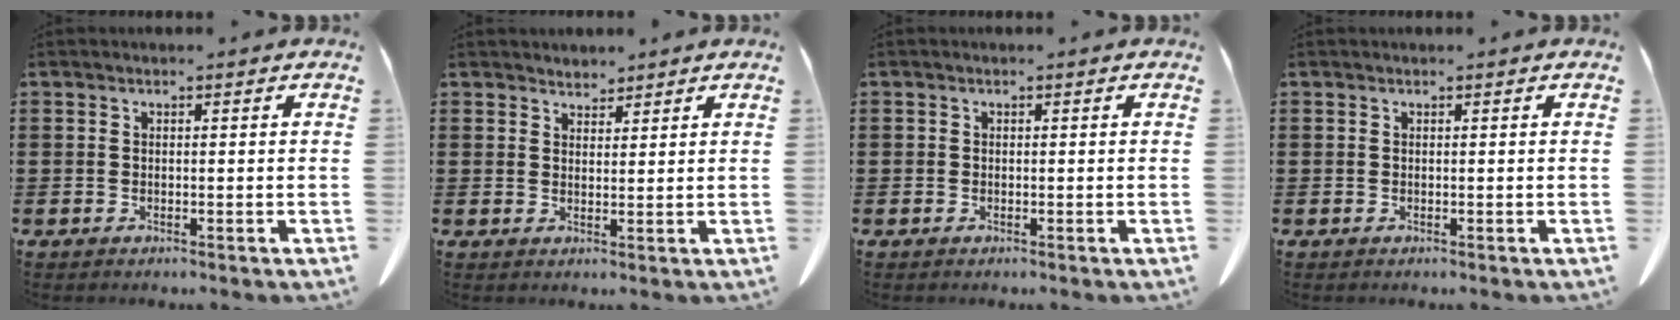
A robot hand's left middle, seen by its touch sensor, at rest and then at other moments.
{"total": 2.3, "force": [2.2, 0.6, -0.2], "torque": [-0.001, -0.002, 0.044]}
{"total": 0.0}
{"total": 0.0}